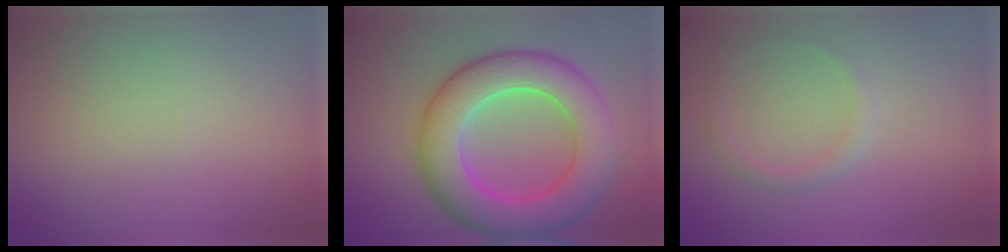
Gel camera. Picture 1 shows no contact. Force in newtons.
{"total": 9.5, "press": 9.5, "slide": 0.4}
{"total": 1.1, "press": 1.1, "slide": 0.1}